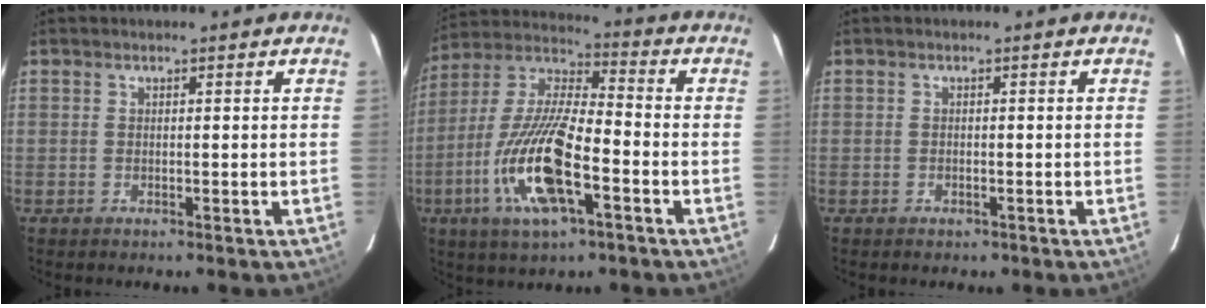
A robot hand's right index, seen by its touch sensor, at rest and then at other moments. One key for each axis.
{"total": 16.8, "fx": -5.9, "fy": 3.9, "fz": 15.3, "tx": -0.320, "ty": -0.009, "tz": -0.109}
{"total": 0.9, "fx": -0.6, "fy": 0.6, "fz": 0.3, "tx": -0.006, "ty": 0.001, "tz": -0.006}